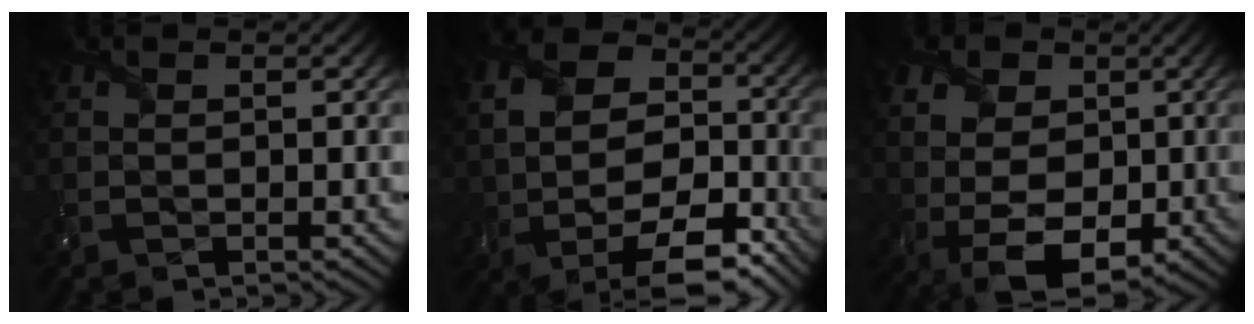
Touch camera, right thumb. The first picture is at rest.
{"total": 14.8, "force": [-4.2, 9.4, 10.6], "torque": [-0.194, -0.023, -0.068]}
{"total": 12.9, "force": [1.2, 10.3, 7.7], "torque": [-0.162, 0.001, 0.008]}